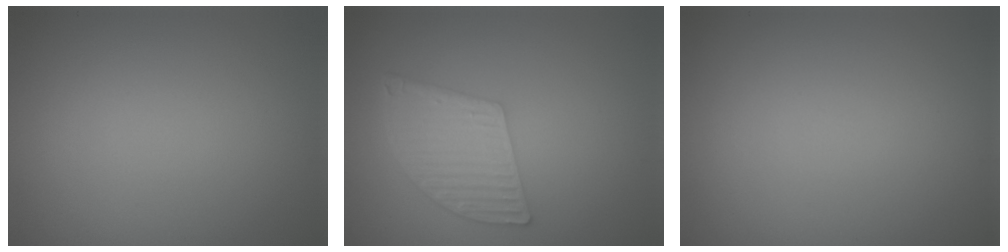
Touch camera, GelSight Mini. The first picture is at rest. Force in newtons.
{"total": 5.2, "press": 3.8, "slide": 3.6}
{"total": 0.0}